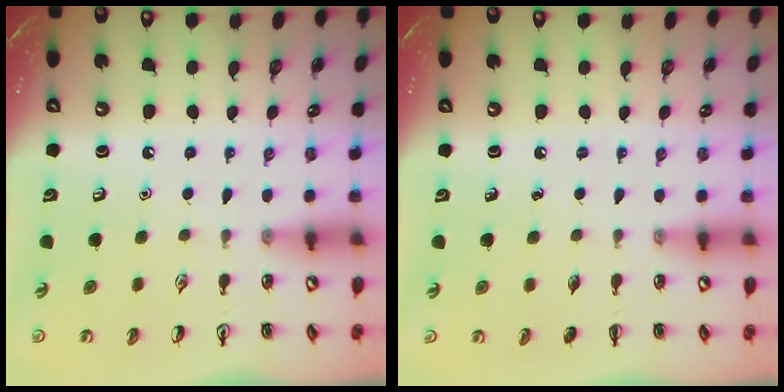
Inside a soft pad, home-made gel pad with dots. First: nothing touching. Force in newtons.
{"total": 0.0}